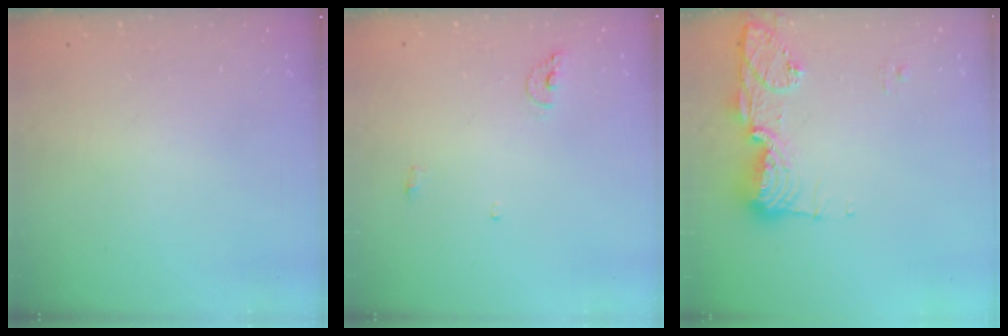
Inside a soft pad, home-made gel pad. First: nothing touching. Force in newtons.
{"total": 6.3, "press": 6.3, "slide": 0.3}
{"total": 16.1, "press": 15.2, "slide": 5.3}